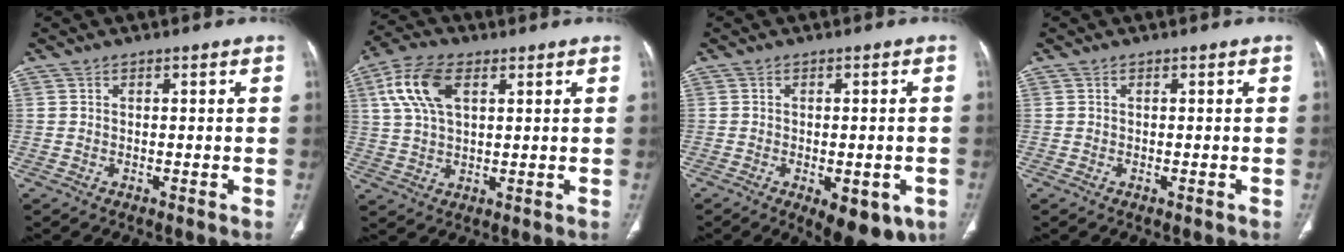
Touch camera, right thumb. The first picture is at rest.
{"total": 10.3, "force": [3.7, 5.5, 7.9], "torque": [-0.165, 0.008, 0.070]}
{"total": 10.7, "force": [-4.7, 4.8, 8.3], "torque": [-0.098, 0.003, -0.055]}
{"total": 0.6, "force": [-0.4, 0.1, 0.4], "torque": [-0.008, 0.000, -0.005]}